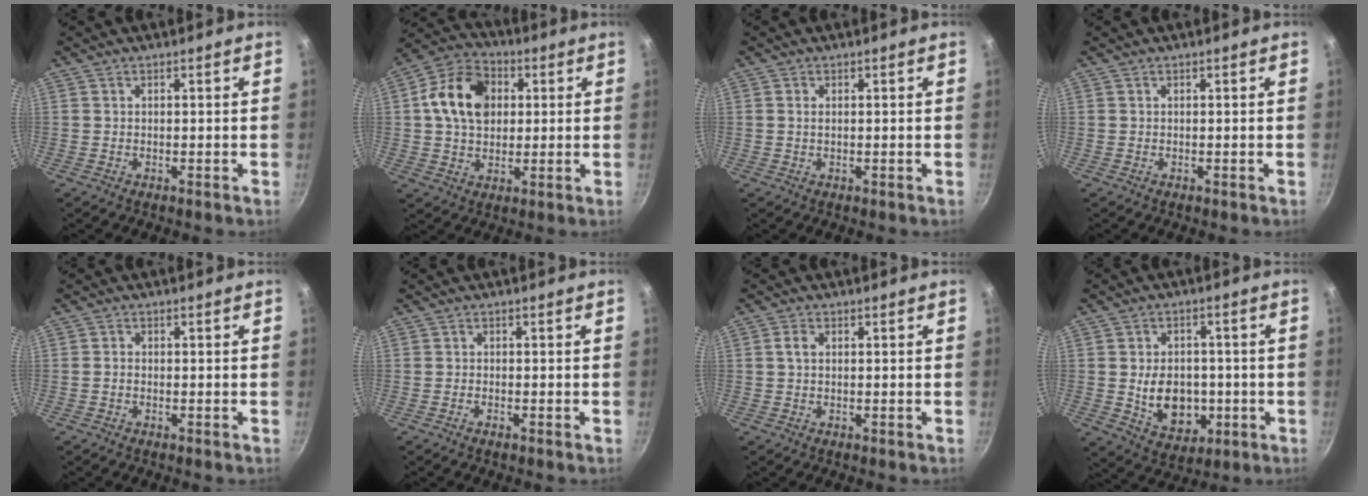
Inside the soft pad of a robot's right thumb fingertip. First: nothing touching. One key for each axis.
{"total": 13.4, "fx": 2.5, "fy": 10.0, "fz": 8.6, "tx": -0.126, "ty": 0.013, "tz": 0.028}
{"total": 1.0, "fx": 0.2, "fy": 0.5, "fz": 0.8, "tx": -0.015, "ty": 0.000, "tz": 0.003}
{"total": 0.0}
{"total": 1.1, "fx": -0.4, "fy": 0.8, "fz": 0.6, "tx": -0.007, "ty": 0.008, "tz": -0.008}
{"total": 0.8, "fx": -0.6, "fy": 0.3, "fz": 0.6, "tx": -0.017, "ty": 0.003, "tz": -0.016}
{"total": 1.7, "fx": 0.3, "fy": 1.1, "fz": 1.3, "tx": -0.025, "ty": 0.003, "tz": 0.005}
{"total": 11.3, "fx": -1.3, "fy": 8.5, "fz": 7.3, "tx": -0.077, "ty": 0.002, "tz": -0.006}